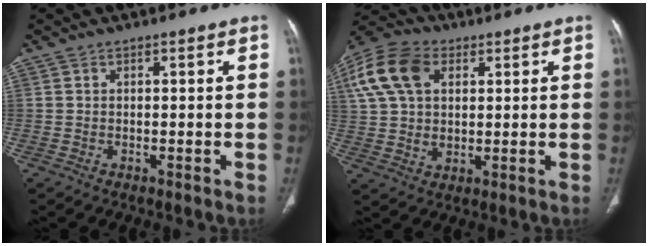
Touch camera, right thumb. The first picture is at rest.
{"total": 17.6, "force": [6.2, 11.9, 11.4], "torque": [-0.244, 0.013, 0.114]}